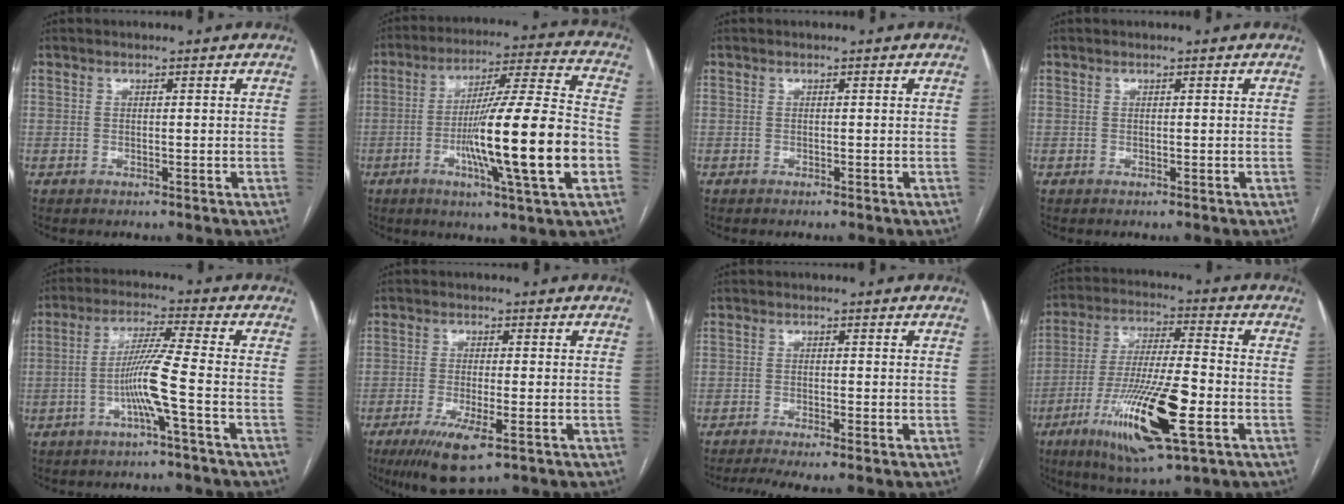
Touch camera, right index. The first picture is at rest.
{"total": 20.0, "force": [-4.8, -0.1, 19.4], "torque": [-0.312, -0.006, -0.080]}
{"total": 0.0}
{"total": 0.0}
{"total": 7.3, "force": [-2.5, -1.4, 6.8], "torque": [-0.135, 0.006, -0.050]}
{"total": 7.5, "force": [-4.0, 1.2, 6.3], "torque": [-0.117, -0.021, -0.064]}
{"total": 5.4, "force": [-4.2, -0.3, 3.3], "torque": [-0.052, -0.006, -0.068]}
{"total": 17.7, "force": [-6.7, 2.7, 16.2], "torque": [-0.318, -0.025, -0.115]}